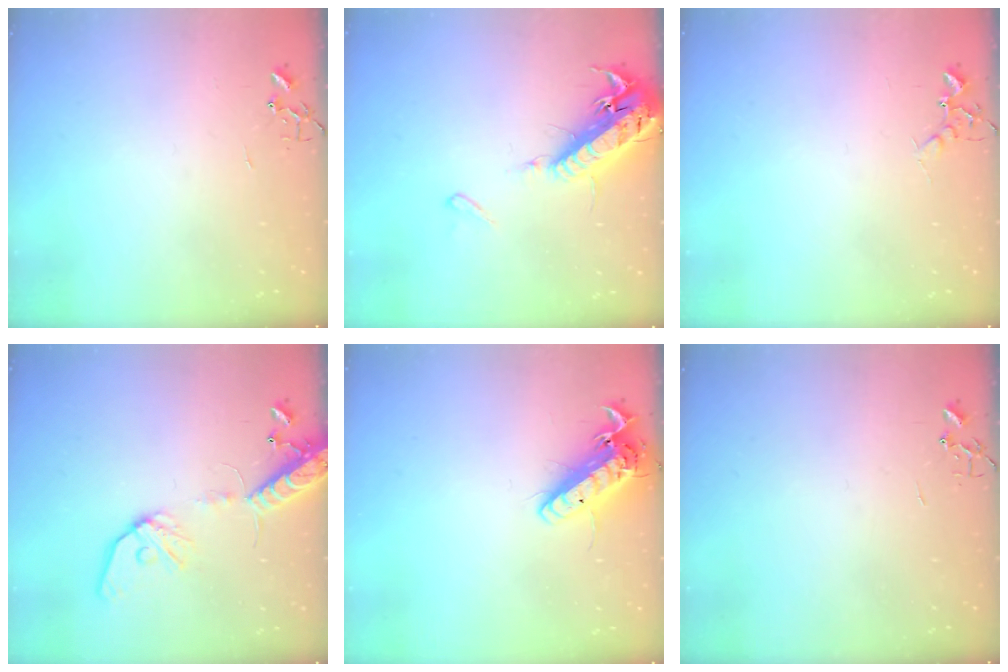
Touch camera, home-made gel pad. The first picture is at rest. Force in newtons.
{"total": 17.4, "press": 16.9, "slide": 4.1}
{"total": 5.8, "press": 5.7, "slide": 1.0}
{"total": 14.1, "press": 13.8, "slide": 3.0}
{"total": 15.7, "press": 15.3, "slide": 3.3}
{"total": 0.0}